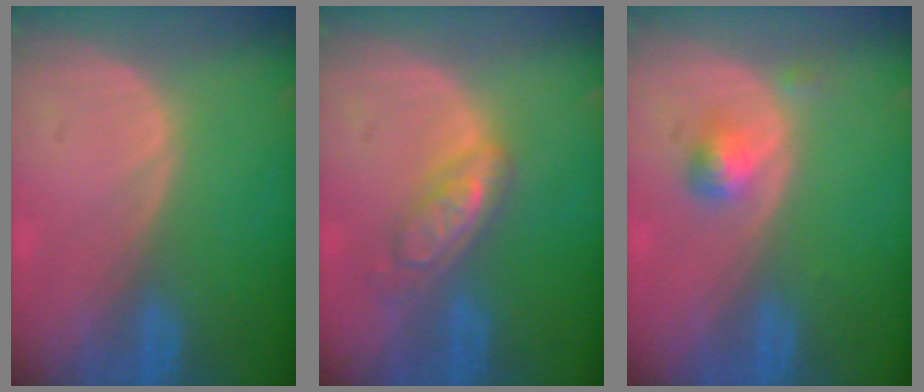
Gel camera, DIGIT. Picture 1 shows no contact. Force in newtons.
{"total": 5.6, "press": 4.9, "slide": 2.8}
{"total": 2.4, "press": 2.4, "slide": 0.2}